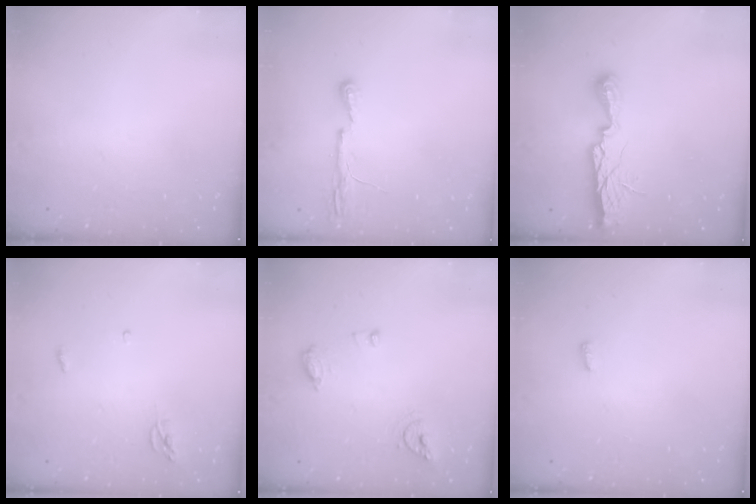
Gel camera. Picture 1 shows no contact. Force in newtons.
{"total": 4.3, "press": 4.2, "slide": 0.6}
{"total": 10.1, "press": 10.1, "slide": 0.7}
{"total": 3.6, "press": 3.6, "slide": 0.3}
{"total": 8.3, "press": 8.2, "slide": 0.9}
{"total": 2.8, "press": 2.8, "slide": 0.5}